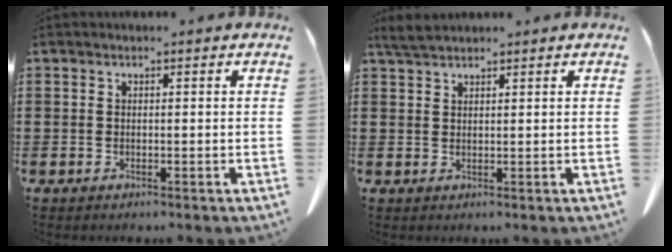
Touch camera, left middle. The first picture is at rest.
{"total": 2.6, "force": [2.2, 0.5, 1.3], "torque": [-0.032, 0.004, 0.042]}